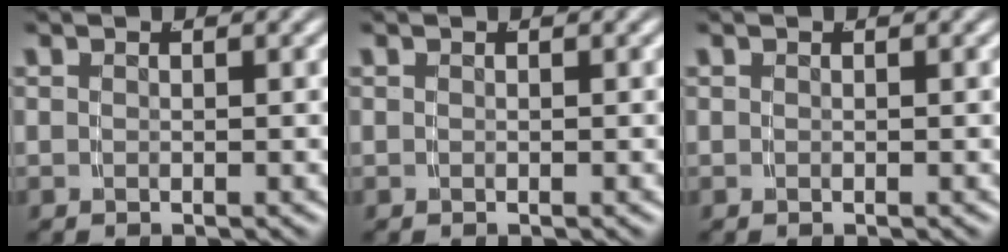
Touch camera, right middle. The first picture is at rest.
{"total": 0.0}
{"total": 0.0}